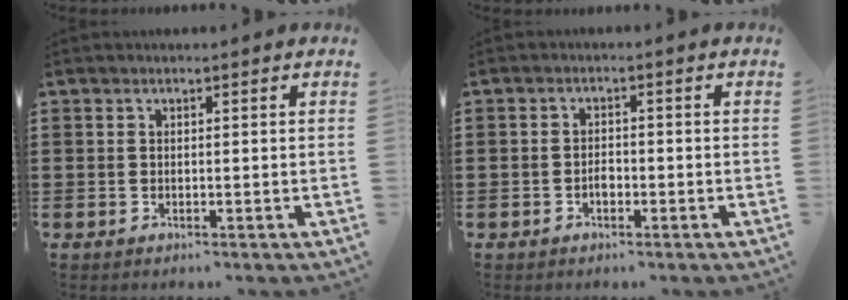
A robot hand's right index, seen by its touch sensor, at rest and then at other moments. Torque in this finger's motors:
{"motor_torque": [1.10, 1.04, 0.02, -0.02]}